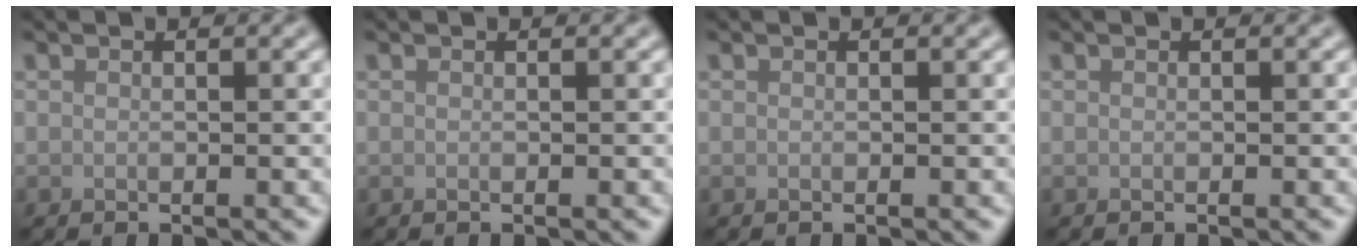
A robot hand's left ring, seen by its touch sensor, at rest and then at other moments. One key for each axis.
{"total": 0.0}
{"total": 0.0}
{"total": 0.0}